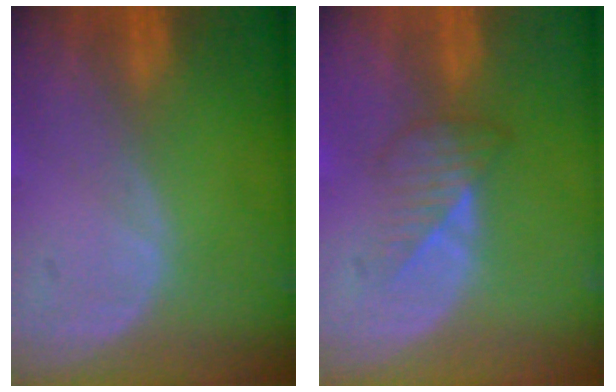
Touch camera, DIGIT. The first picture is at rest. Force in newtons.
{"total": 3.5, "press": 3.2, "slide": 1.5}